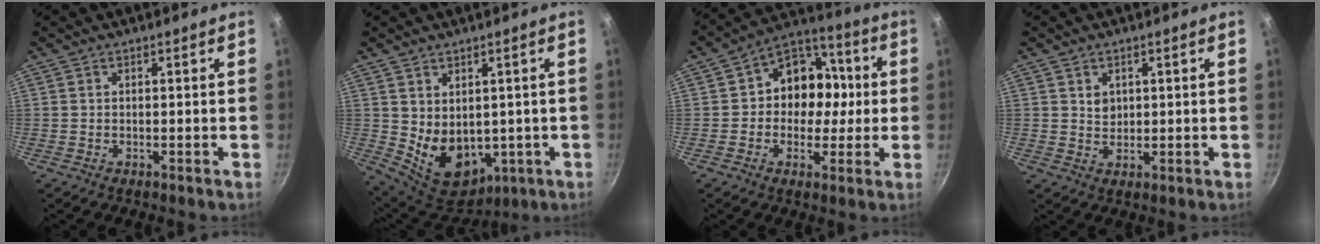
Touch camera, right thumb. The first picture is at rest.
{"total": 11.2, "force": [0.2, 8.2, 7.6], "torque": [-0.098, -0.025, 0.035]}
{"total": 12.7, "force": [0.3, 10.5, 7.1], "torque": [-0.048, 0.027, -0.014]}
{"total": 2.6, "force": [0.9, 2.2, 1.2], "torque": [-0.010, -0.006, 0.016]}